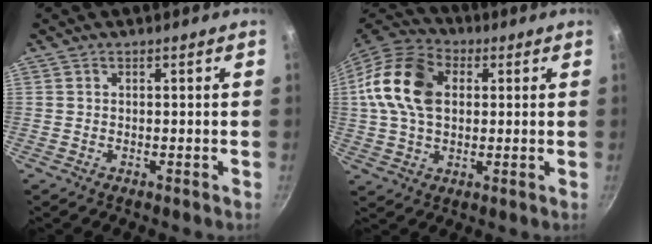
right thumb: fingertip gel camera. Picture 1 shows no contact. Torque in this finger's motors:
{"motor_torque": [0.67, 3.23, 0.93, -0.66, 0.46]}